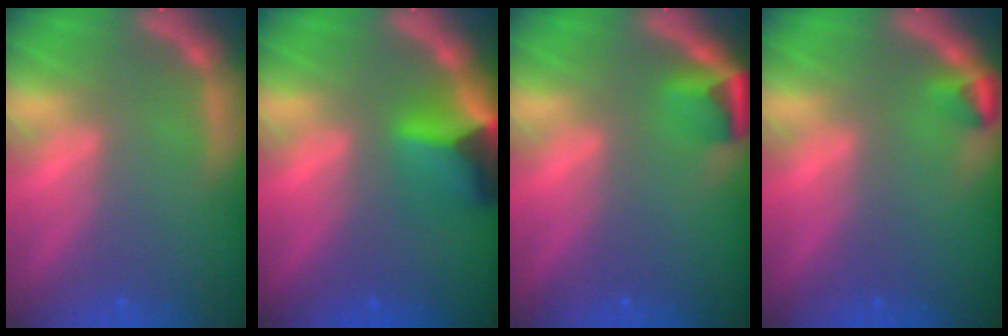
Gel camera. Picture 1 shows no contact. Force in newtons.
{"total": 5.9}
{"total": 2.9}
{"total": 1.5}